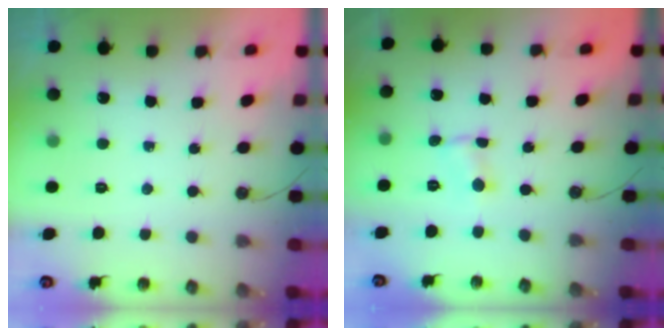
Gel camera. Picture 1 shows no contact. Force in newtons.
{"total": 0.8, "press": 0.8, "slide": 0.1}